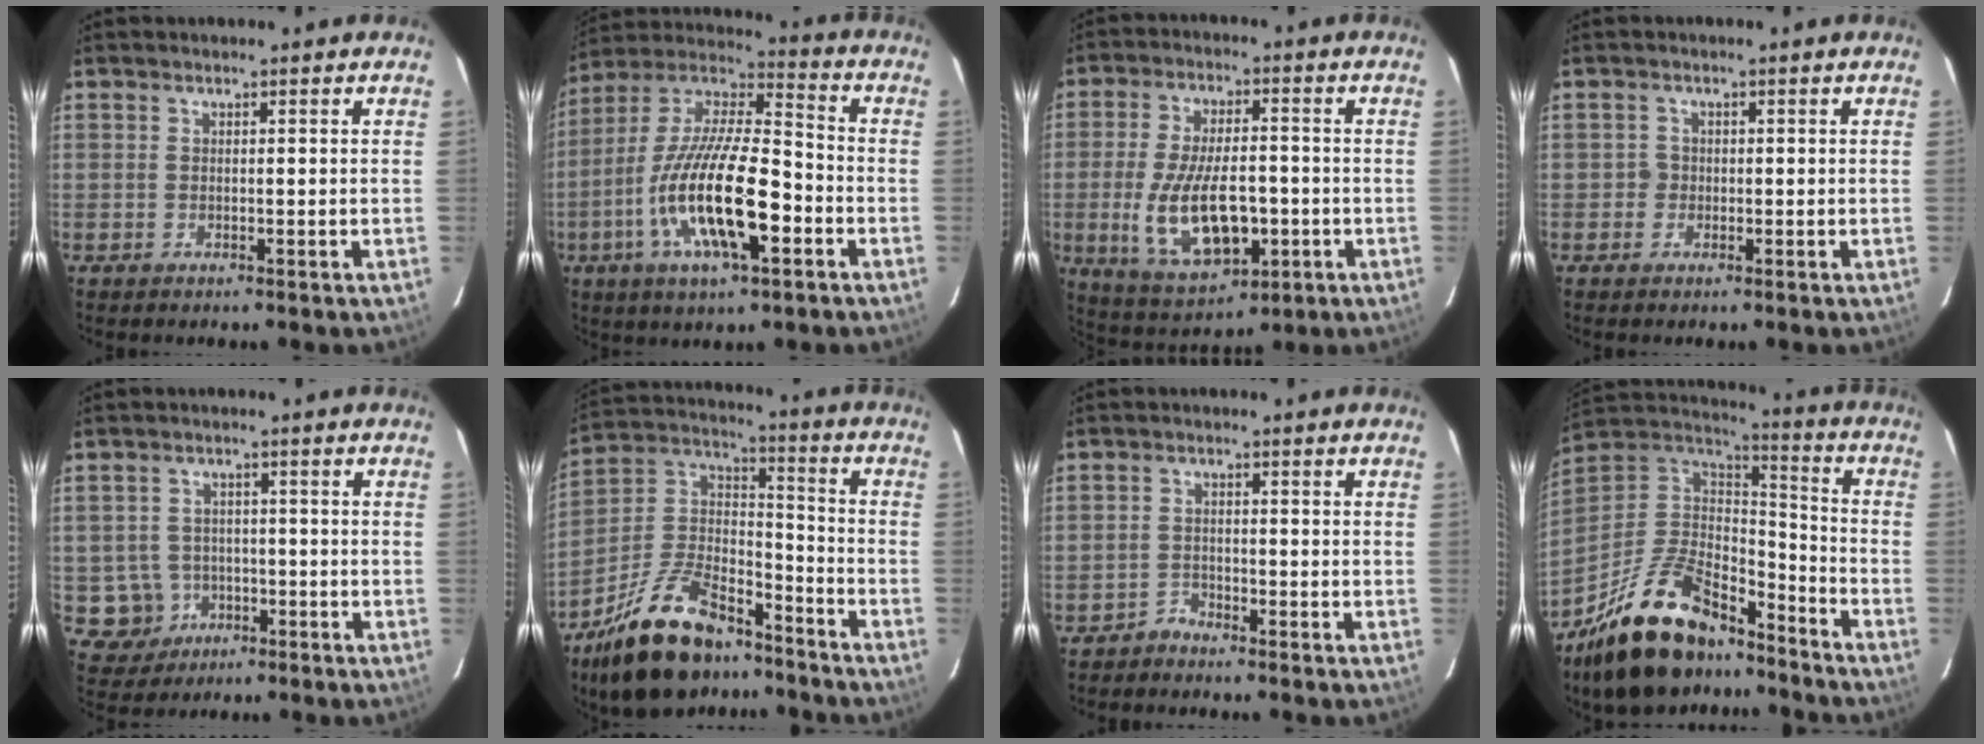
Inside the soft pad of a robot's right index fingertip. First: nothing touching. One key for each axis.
{"total": 20.3, "fx": -7.0, "fy": 6.0, "fz": 18.1, "tx": -0.351, "ty": -0.020, "tz": -0.134}
{"total": 15.8, "fx": -3.4, "fy": 7.4, "fz": 13.6, "tx": -0.274, "ty": -0.019, "tz": -0.042}
{"total": 1.6, "fx": -0.5, "fy": 1.5, "fz": -0.1, "tx": 0.003, "ty": 0.005, "tz": -0.009}
{"total": 6.3, "fx": -2.2, "fy": 5.9, "fz": 0.7, "tx": -0.031, "ty": 0.018, "tz": -0.021}
{"total": 21.3, "fx": -15.1, "fy": 9.3, "fz": 11.8, "tx": -0.241, "ty": 0.015, "tz": -0.256}
{"total": 2.1, "fx": -1.9, "fy": 0.7, "fz": -0.4, "tx": 0.007, "ty": 0.007, "tz": -0.038}
{"total": 24.6, "fx": -17.5, "fy": 10.3, "fz": 13.8, "tx": -0.284, "ty": 0.000, "tz": -0.286}